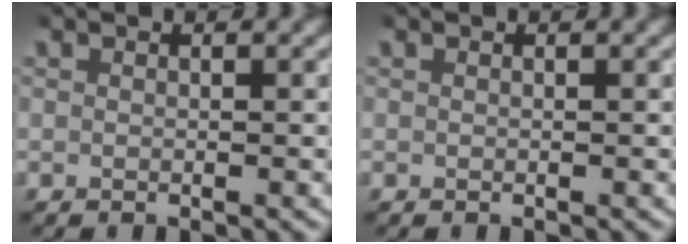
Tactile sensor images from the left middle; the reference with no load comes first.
{"total": 0.0}